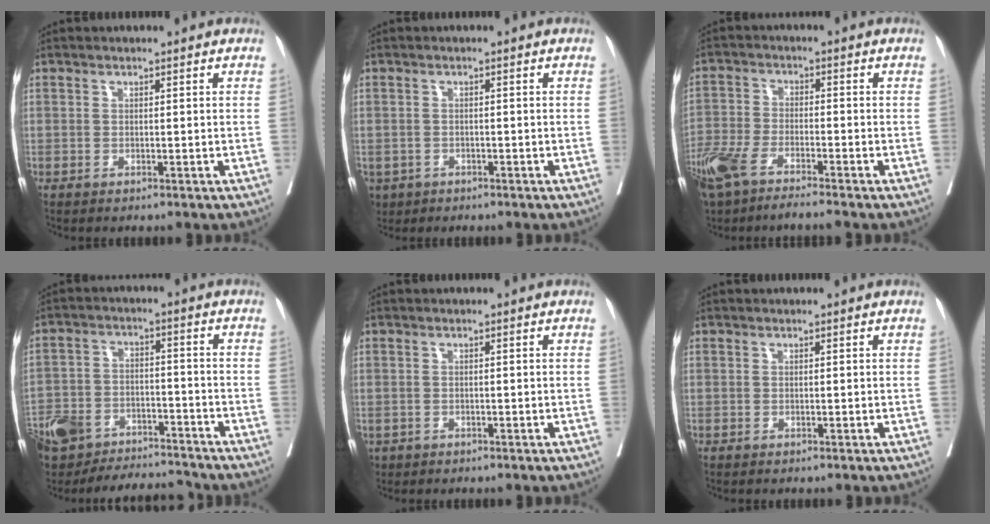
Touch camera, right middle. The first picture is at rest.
{"total": 4.1, "force": [-2.4, 3.1, 1.0], "torque": [-0.019, 0.001, -0.037]}
{"total": 8.2, "force": [-6.2, 1.6, 5.1], "torque": [-0.106, -0.014, -0.122]}
{"total": 14.7, "force": [-12.5, 5.9, 5.0], "torque": [-0.103, 0.020, -0.200]}
{"total": 1.1, "force": [-0.6, 0.9, 0.3], "torque": [-0.010, 0.001, -0.006]}
{"total": 0.0}